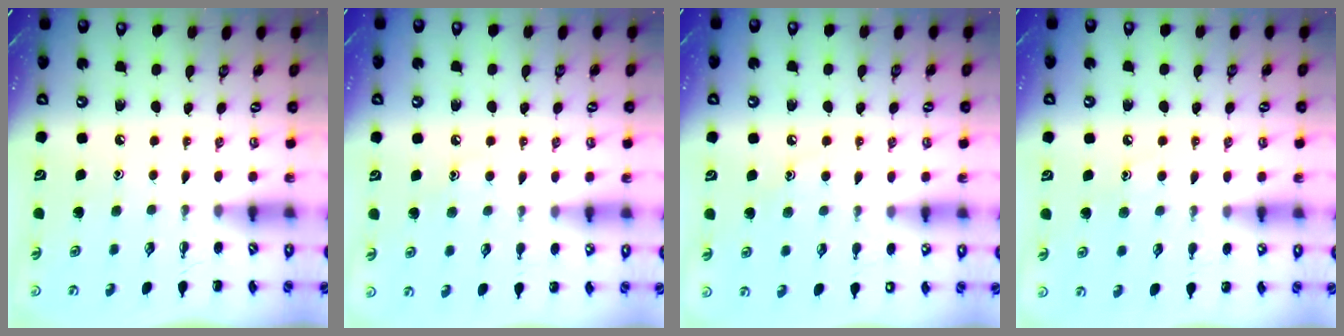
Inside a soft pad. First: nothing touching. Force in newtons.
{"total": 7.7, "press": 7.5, "slide": 1.8}
{"total": 8.7, "press": 8.5, "slide": 1.7}
{"total": 6.8, "press": 6.6, "slide": 1.4}